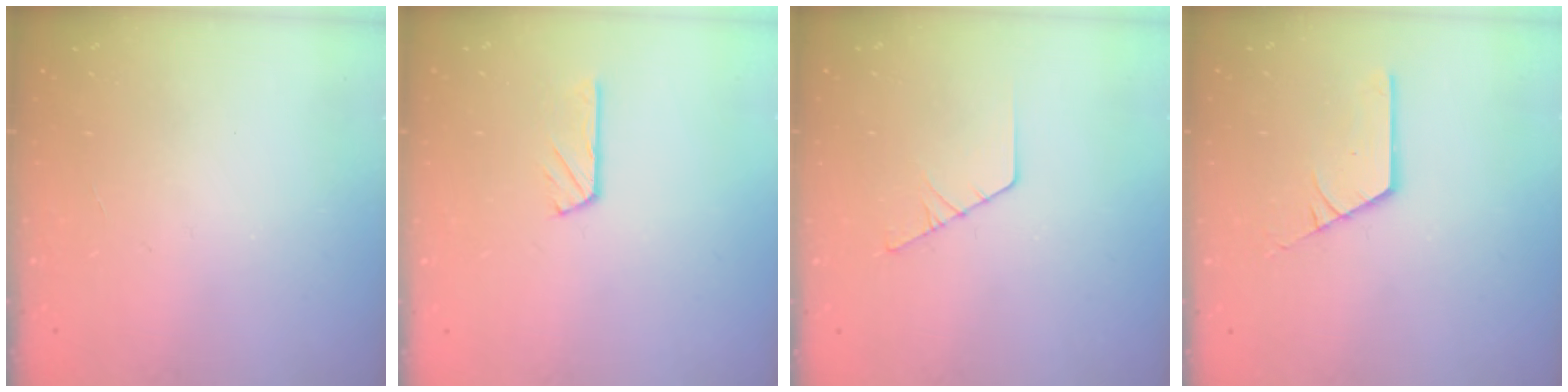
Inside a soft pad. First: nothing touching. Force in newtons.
{"total": 3.2, "press": 3.2, "slide": 0.1}
{"total": 2.6, "press": 2.6, "slide": 0.3}
{"total": 2.6, "press": 2.6, "slide": 0.2}